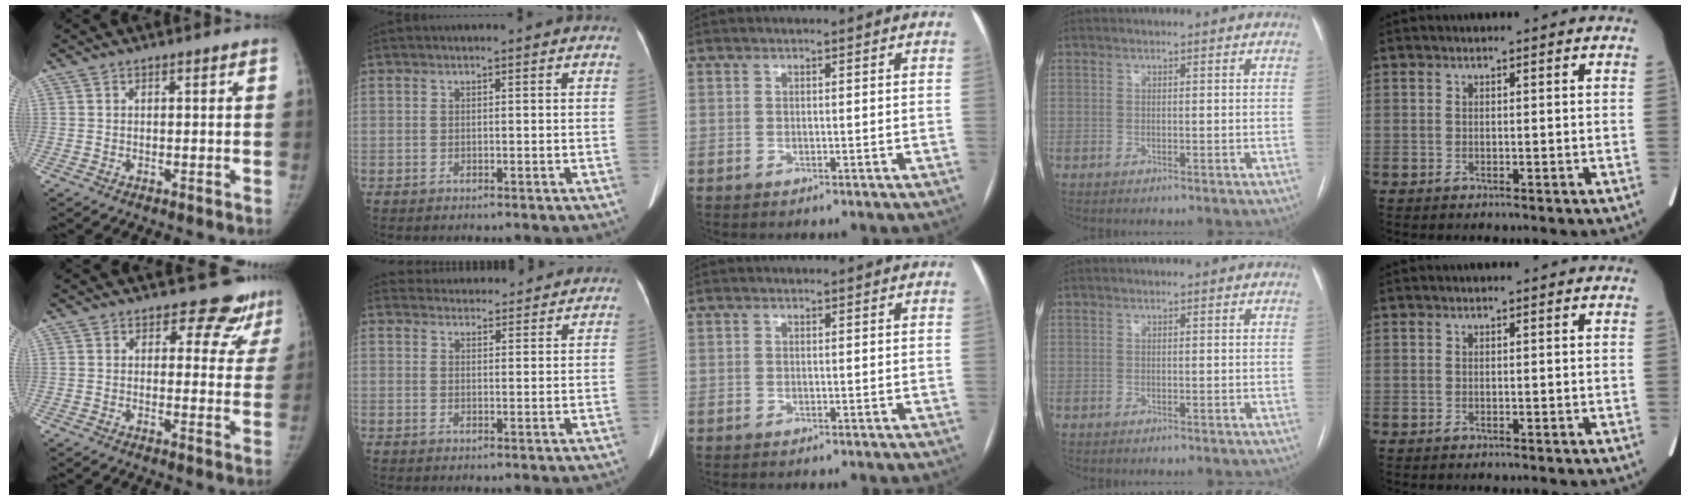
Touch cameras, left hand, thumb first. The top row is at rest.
{"thumb": {"total": 7.9, "force": [6.7, 3.9, 1.1], "torque": [0.034, -0.039, 0.060]}, "index": {"total": 10.0, "force": [9.6, 2.5, 1.2], "torque": [-0.003, 0.026, 0.114]}}